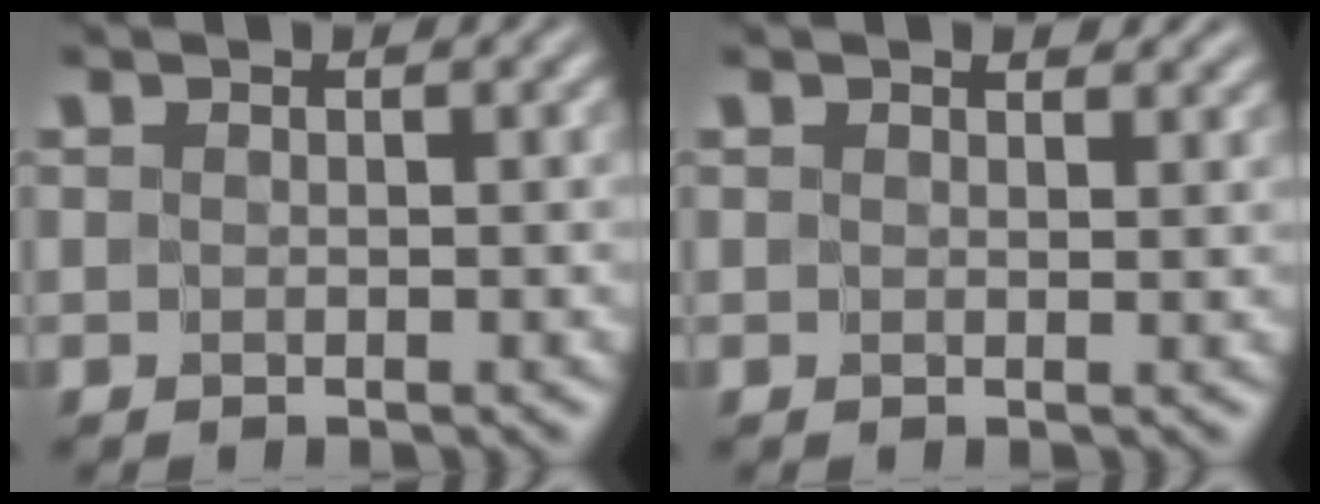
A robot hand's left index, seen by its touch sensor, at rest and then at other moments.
{"total": 1.8, "force": [1.4, 0.8, 0.9], "torque": [-0.008, 0.001, 0.018]}